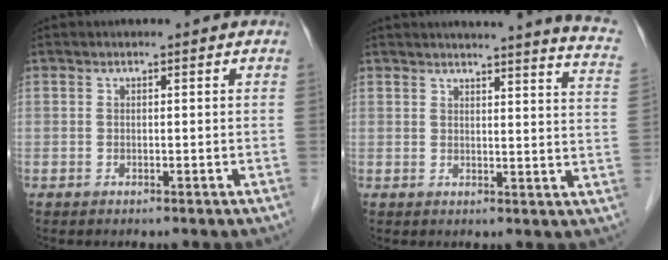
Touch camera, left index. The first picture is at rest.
{"total": 15.8, "force": [14.0, 0.3, 7.5], "torque": [-0.096, -0.046, 0.142]}